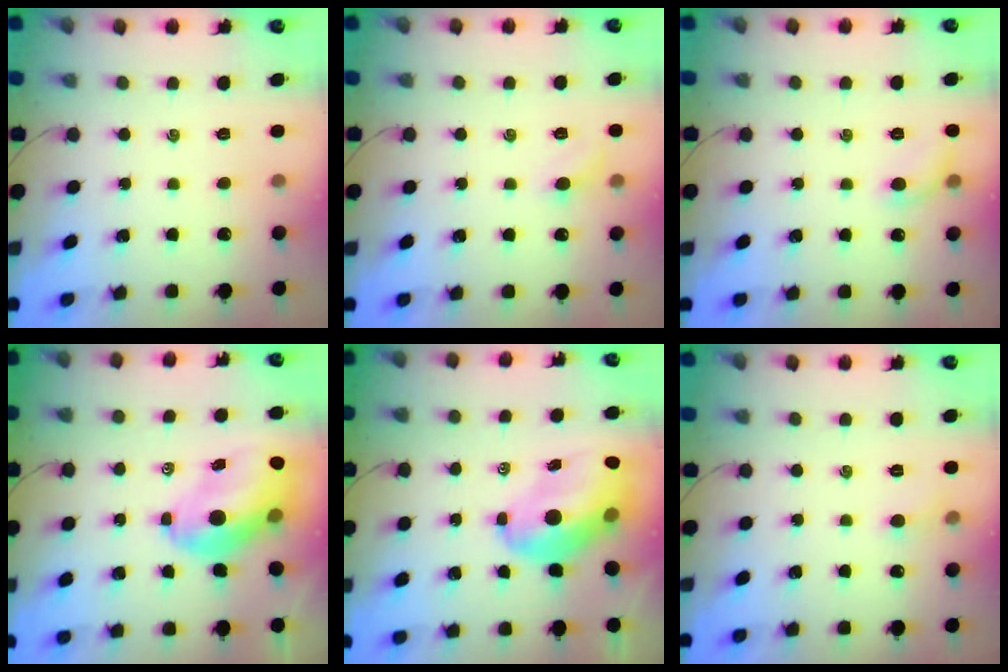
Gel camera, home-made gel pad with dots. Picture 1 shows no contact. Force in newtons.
{"total": 5.6, "press": 5.4, "slide": 1.5}
{"total": 5.9, "press": 5.8, "slide": 1.0}
{"total": 9.6, "press": 9.2, "slide": 2.6}
{"total": 9.8, "press": 9.5, "slide": 2.6}
{"total": 4.4, "press": 4.2, "slide": 1.3}